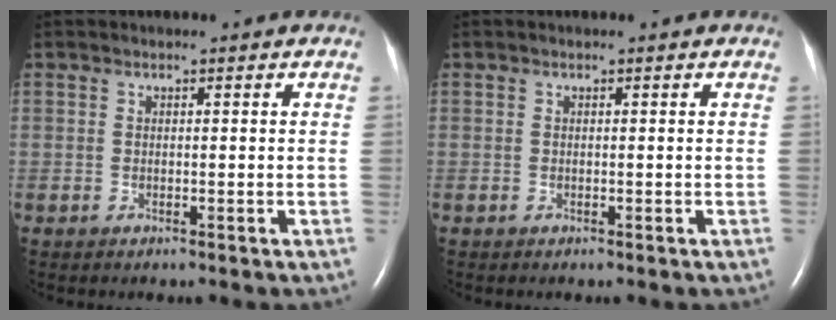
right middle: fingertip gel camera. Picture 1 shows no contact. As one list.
[{"total": 0.0}]